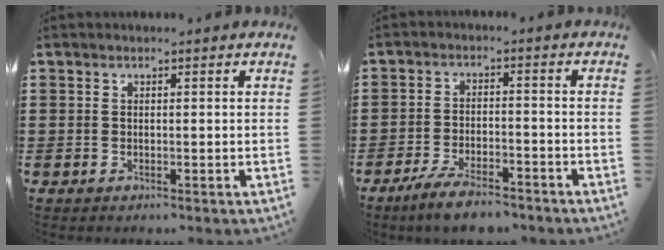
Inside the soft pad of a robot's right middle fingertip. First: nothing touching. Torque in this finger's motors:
{"motor_torque": [1.73, -0.40, 0.64, 0.21]}